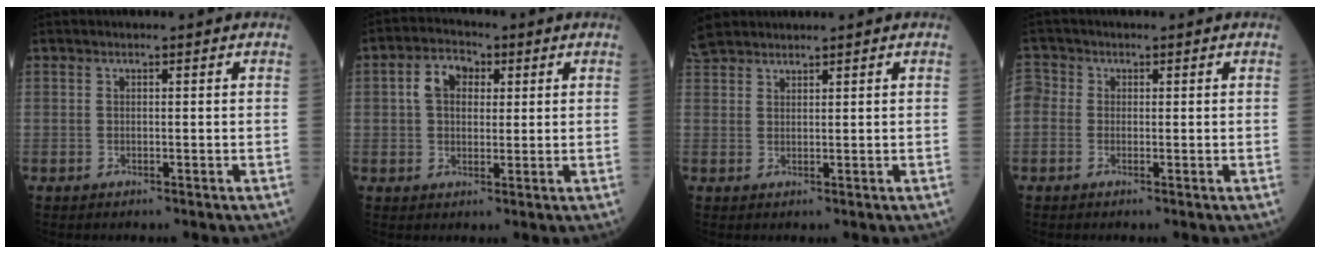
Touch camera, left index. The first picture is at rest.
{"total": 5.4, "force": [1.2, 3.8, 3.7], "torque": [-0.080, 0.016, 0.018]}
{"total": 5.1, "force": [4.7, 1.4, 1.3], "torque": [-0.037, 0.024, 0.099]}
{"total": 3.3, "force": [0.0, 2.9, 1.5], "torque": [-0.046, 0.014, -0.006]}